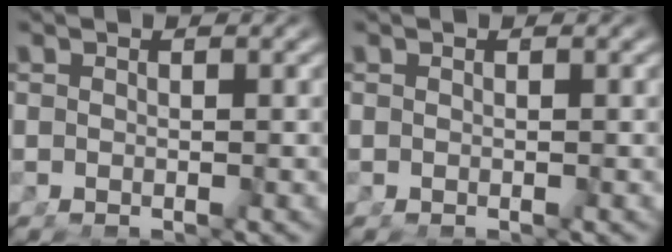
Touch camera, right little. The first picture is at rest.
{"total": 0.0}